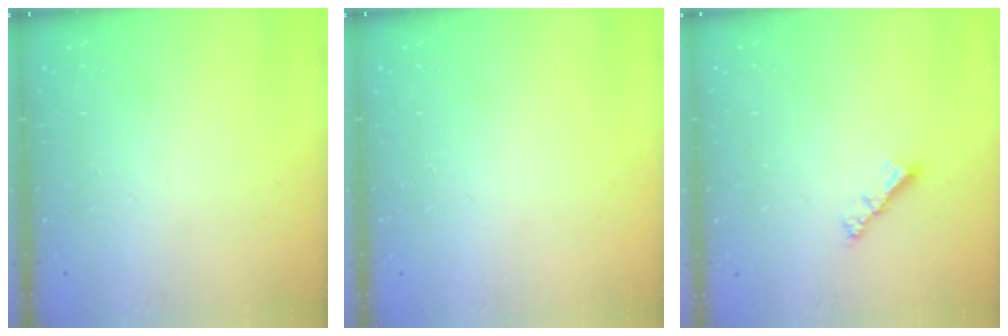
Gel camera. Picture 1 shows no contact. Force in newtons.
{"total": 0.0}
{"total": 3.5, "press": 3.5, "slide": 0.2}